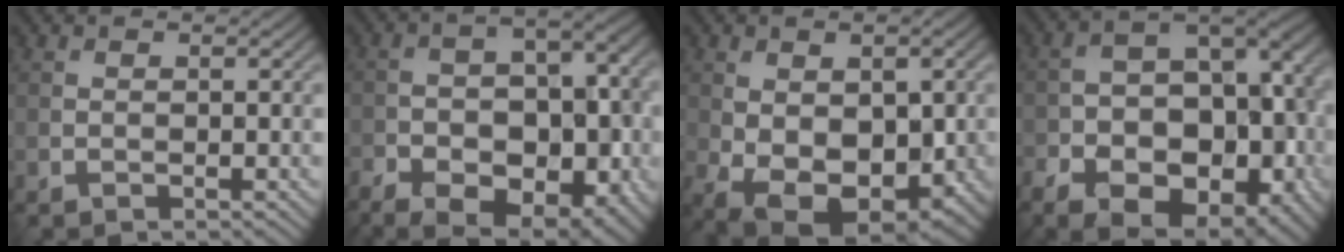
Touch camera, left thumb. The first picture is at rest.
{"total": 14.3, "force": [-6.6, 7.4, 10.3], "torque": [-0.161, -0.012, -0.087]}
{"total": 11.4, "force": [-2.7, 6.8, 8.7], "torque": [-0.160, -0.034, -0.024]}
{"total": 15.5, "force": [-6.9, 9.4, 10.3], "torque": [-0.166, -0.026, -0.109]}